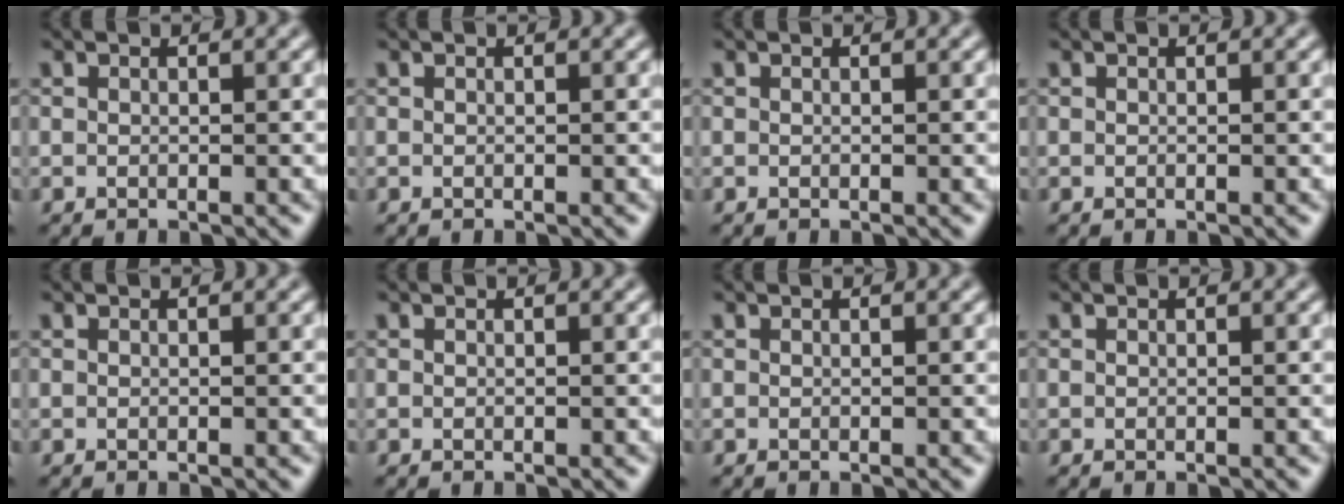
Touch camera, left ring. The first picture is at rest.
{"total": 0.0}
{"total": 0.0}
{"total": 0.0}
{"total": 0.0}
{"total": 0.0}
{"total": 0.0}
{"total": 0.0}